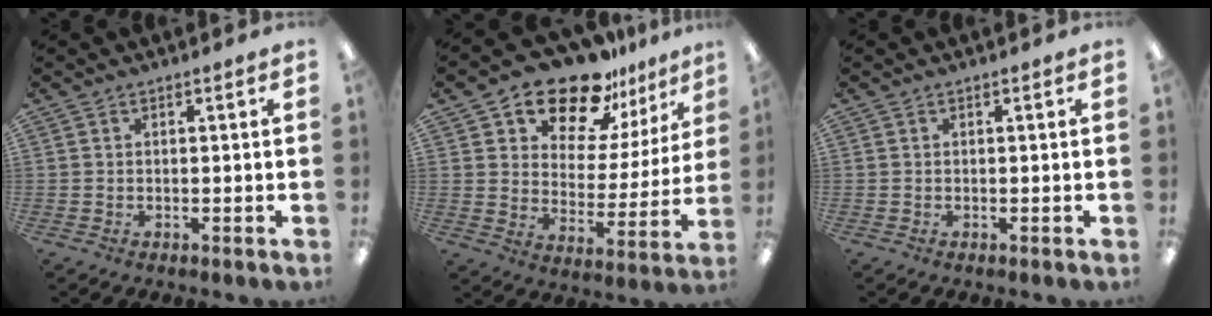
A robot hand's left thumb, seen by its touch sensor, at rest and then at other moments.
{"total": 17.2, "force": [14.3, 7.6, 5.7], "torque": [-0.100, -0.113, 0.253]}
{"total": 0.0}